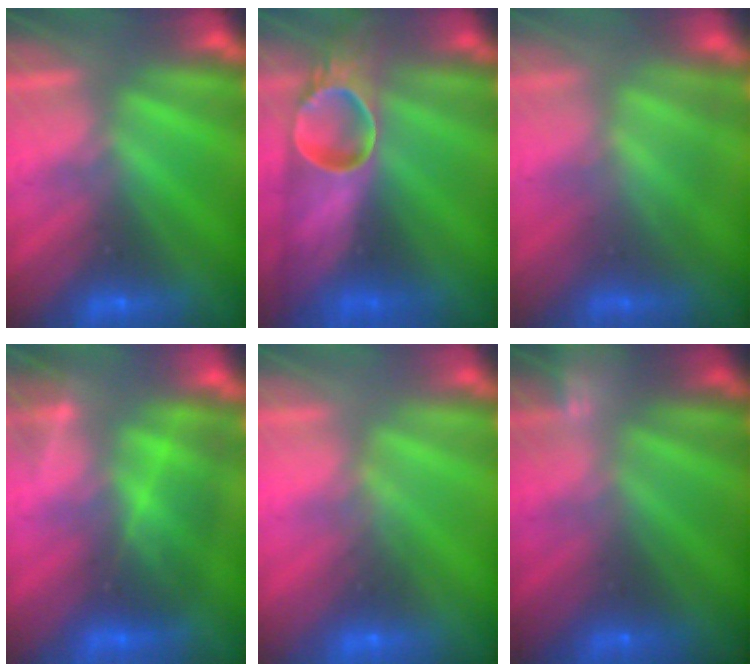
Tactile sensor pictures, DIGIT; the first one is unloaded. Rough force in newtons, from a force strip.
{"total": 6.9}
{"total": 3.3}
{"total": 4.7}
{"total": 4.7}
{"total": 2.1}